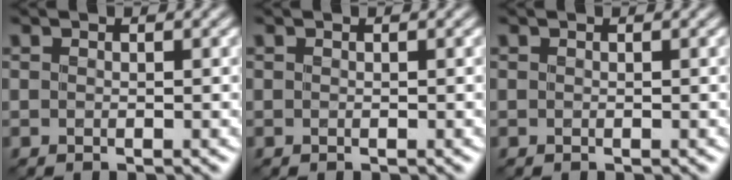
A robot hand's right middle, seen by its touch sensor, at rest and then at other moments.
{"total": 0.0}
{"total": 0.0}